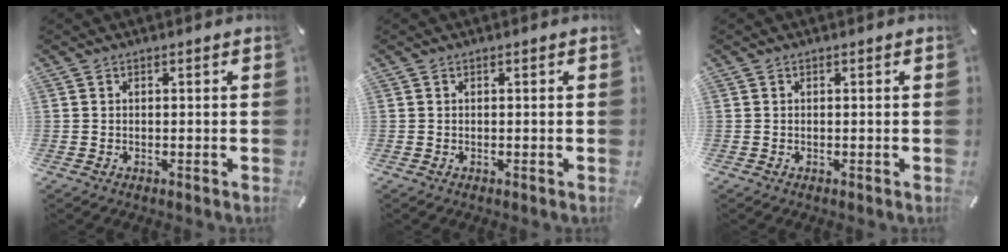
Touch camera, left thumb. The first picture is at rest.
{"total": 0.0}
{"total": 0.0}